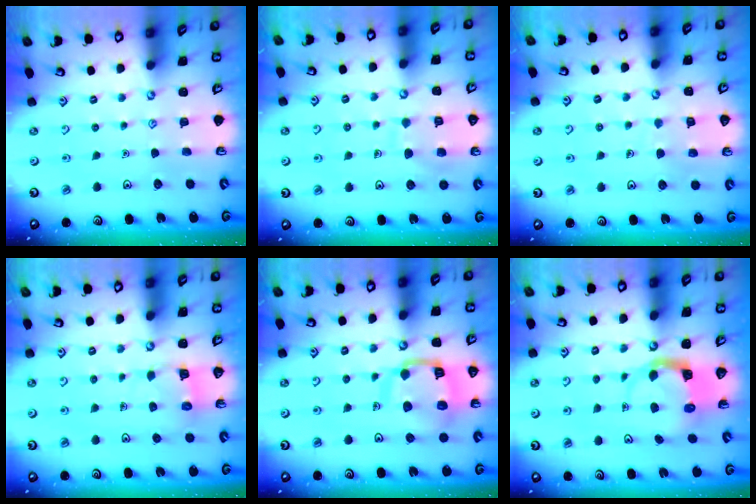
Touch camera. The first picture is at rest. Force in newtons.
{"total": 8.5, "press": 8.4, "slide": 0.7}
{"total": 6.8, "press": 6.7, "slide": 0.5}
{"total": 4.3, "press": 4.3, "slide": 0.3}
{"total": 12.3, "press": 12.2, "slide": 1.4}
{"total": 3.9, "press": 3.9, "slide": 0.3}